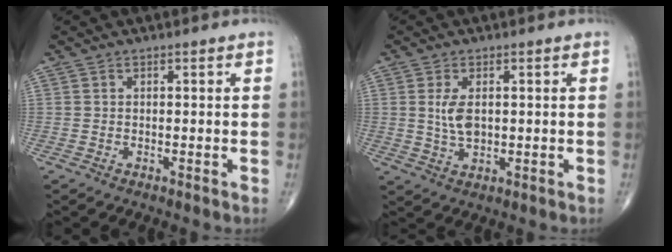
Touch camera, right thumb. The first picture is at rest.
{"total": 4.7, "force": [0.7, 2.5, 4.0], "torque": [-0.079, -0.008, 0.017]}